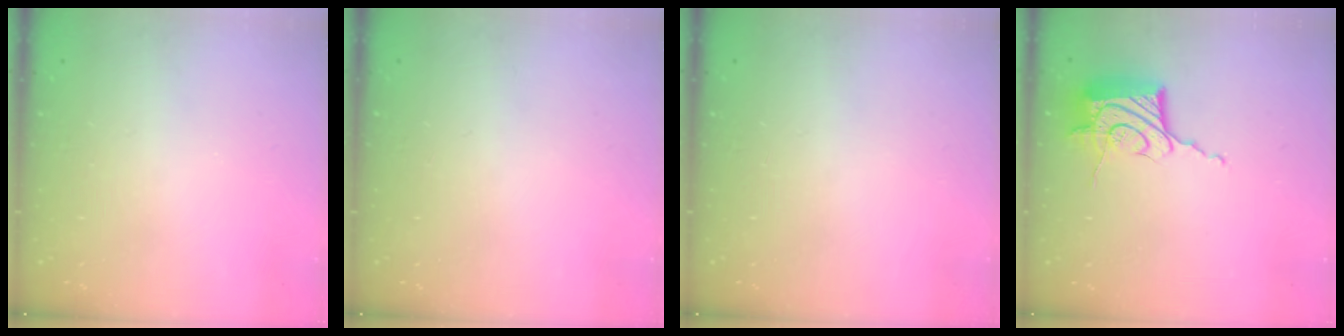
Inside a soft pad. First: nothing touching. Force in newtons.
{"total": 0.0}
{"total": 0.0}
{"total": 17.2, "press": 17.1, "slide": 0.7}